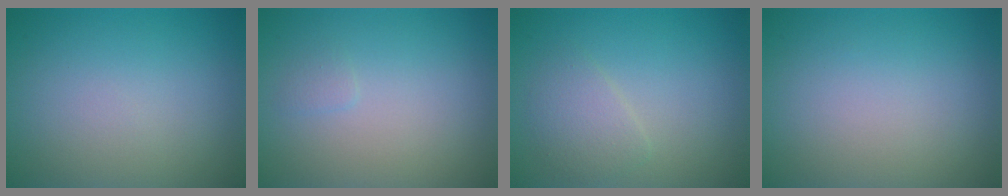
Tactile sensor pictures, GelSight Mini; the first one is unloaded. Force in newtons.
{"total": 0.6, "press": 0.6, "slide": 0.1}
{"total": 2.1, "press": 2.1, "slide": 0.0}
{"total": 0.0}